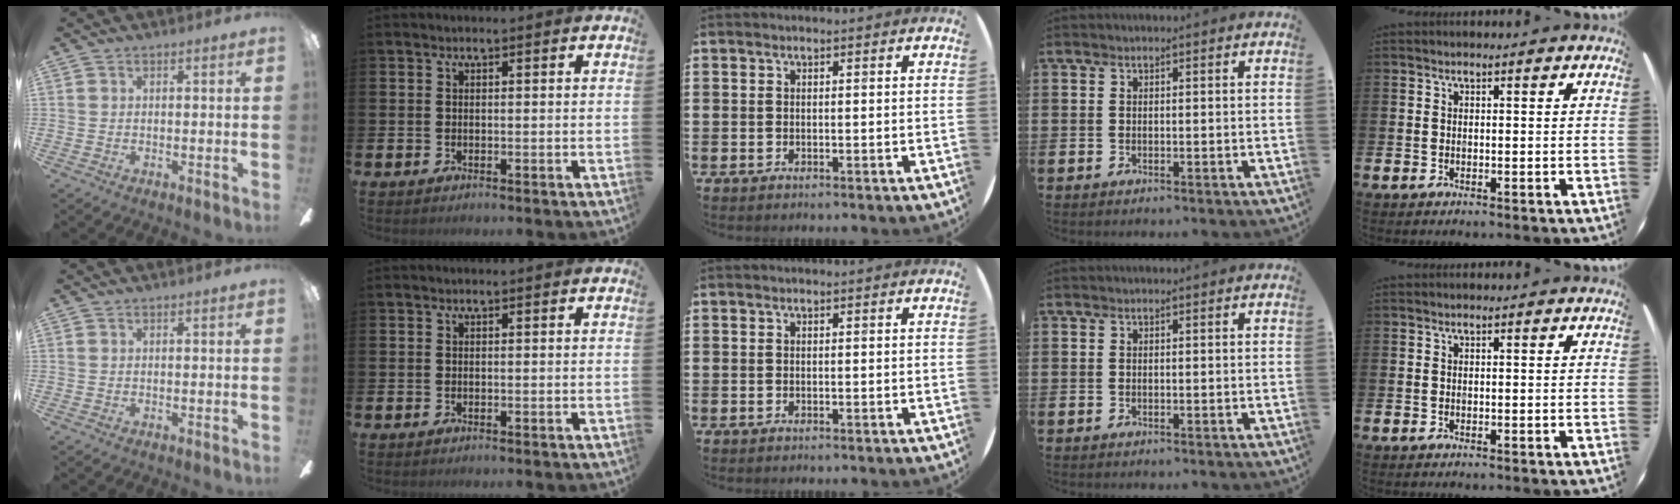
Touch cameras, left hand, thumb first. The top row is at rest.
{}